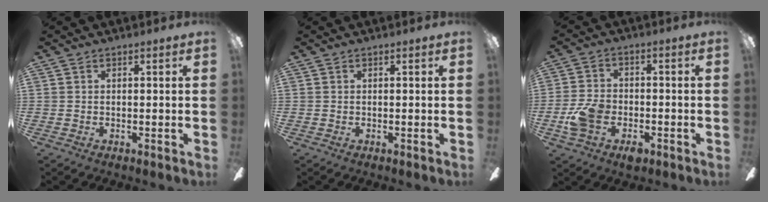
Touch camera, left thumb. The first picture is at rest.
{"total": 0.0}
{"total": 7.9, "force": [-2.8, 5.6, 4.8], "torque": [-0.088, 0.021, -0.050]}